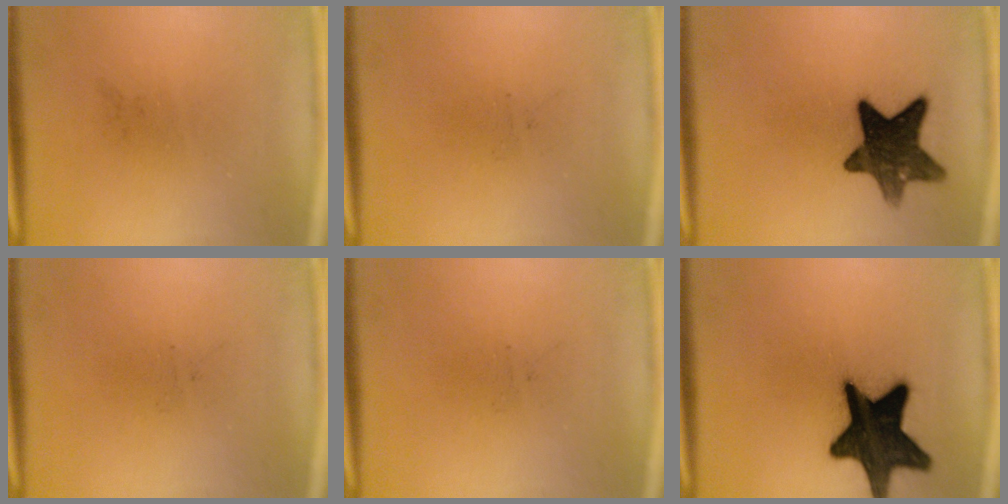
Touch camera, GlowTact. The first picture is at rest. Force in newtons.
{"total": 0.0}
{"total": 12.3}
{"total": 0.0}
{"total": 0.0}
{"total": 19.0}